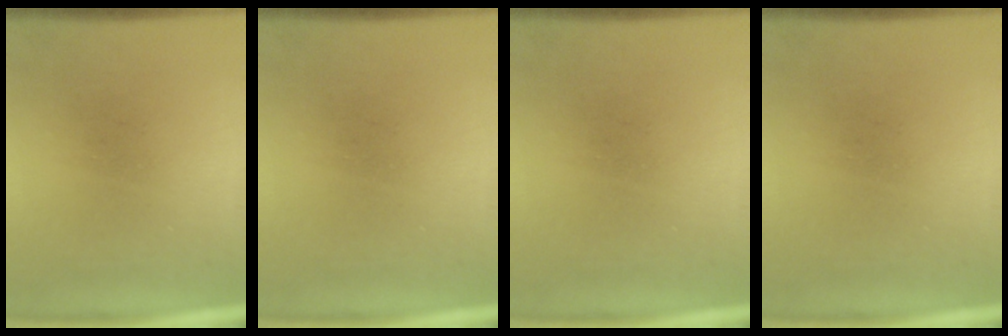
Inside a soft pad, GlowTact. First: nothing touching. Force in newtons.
{"total": 0.0}
{"total": 0.0}
{"total": 0.0}